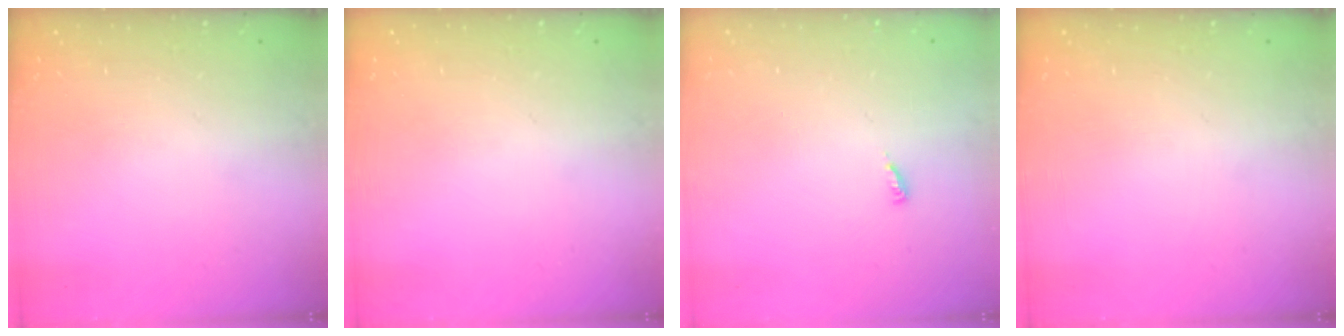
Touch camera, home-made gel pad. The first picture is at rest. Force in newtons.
{"total": 0.0}
{"total": 2.9, "press": 2.9, "slide": 0.2}
{"total": 0.0}